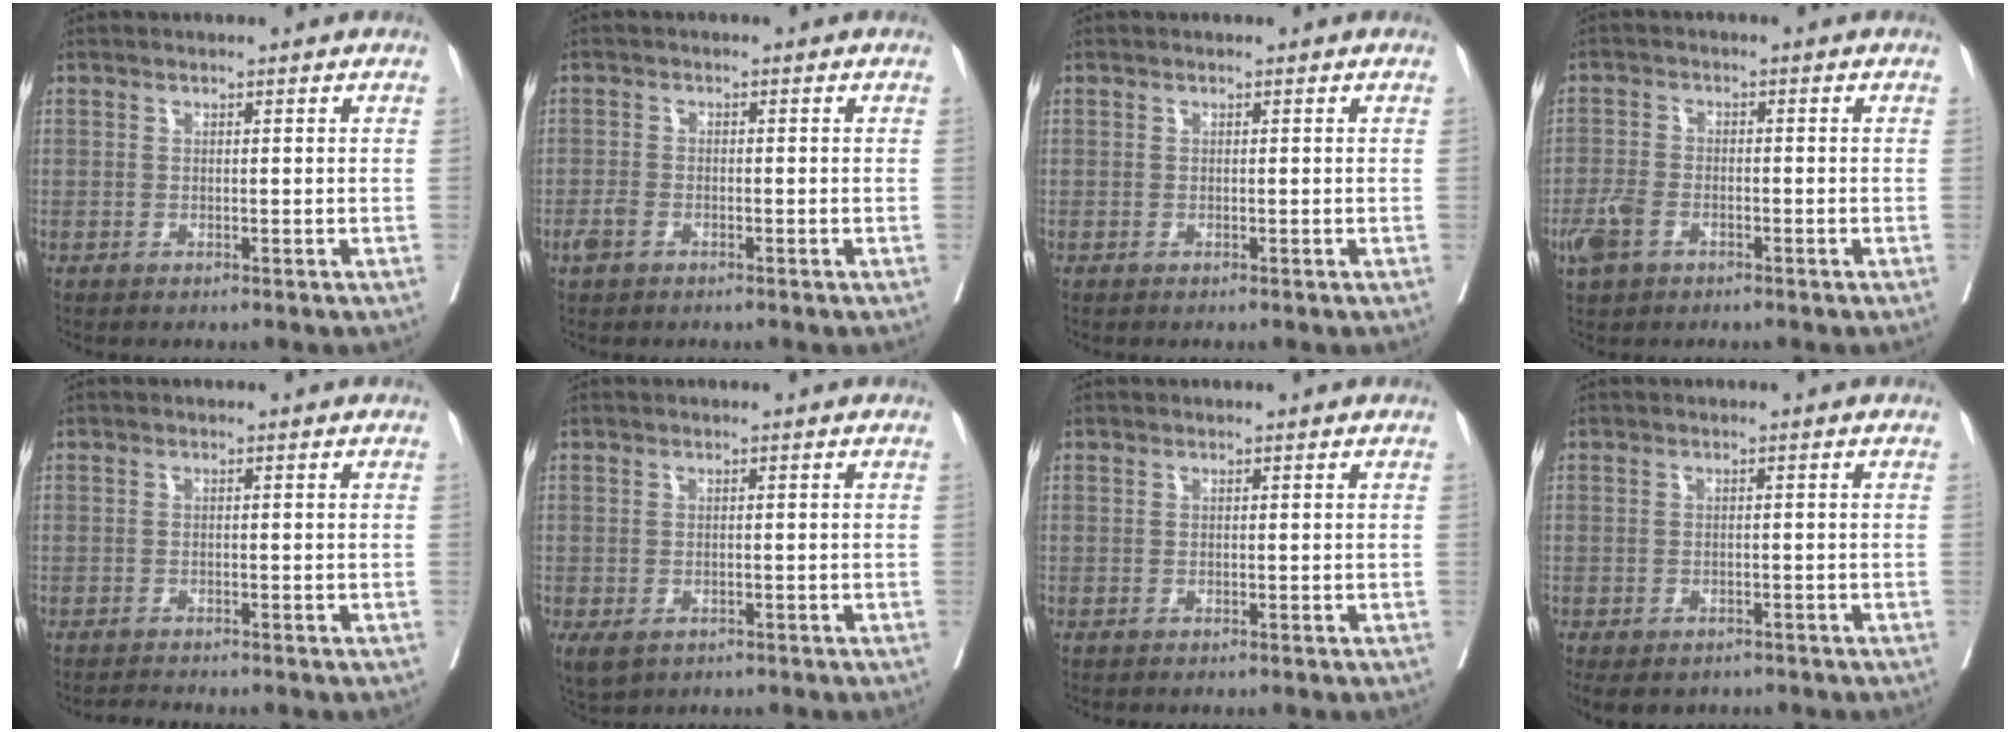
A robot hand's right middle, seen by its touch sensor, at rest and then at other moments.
{"total": 1.8, "force": [-1.0, 1.0, 1.1], "torque": [-0.028, 0.001, -0.019]}
{"total": 0.0}
{"total": 4.1, "force": [-2.2, 2.4, 2.6], "torque": [-0.062, -0.002, -0.041]}
{"total": 1.2, "force": [-1.2, -0.4, 0.0], "torque": [-0.004, -0.008, -0.019]}
{"total": 3.4, "force": [-1.8, 2.2, 1.9], "torque": [-0.036, -0.008, -0.020]}
{"total": 0.0}
{"total": 6.2, "force": [-4.6, 3.5, 2.3], "torque": [-0.038, 0.000, -0.060]}